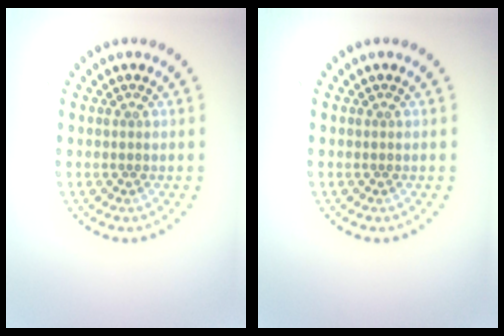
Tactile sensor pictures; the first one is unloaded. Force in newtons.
{"total": 0.0}